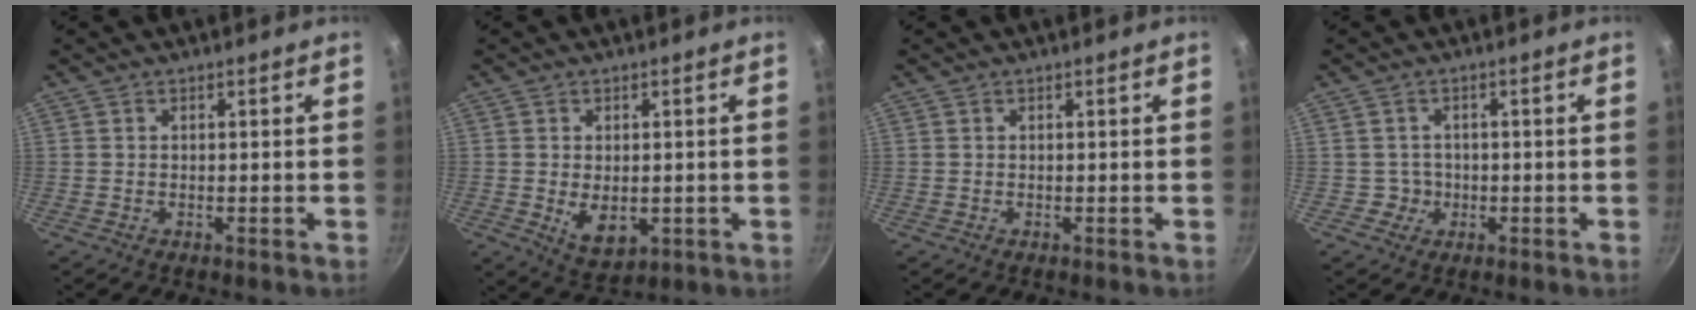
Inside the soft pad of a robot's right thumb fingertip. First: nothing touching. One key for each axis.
{"total": 6.3, "fx": -0.7, "fy": 4.1, "fz": 4.8, "tx": -0.069, "ty": -0.013, "tz": 0.004}
{"total": 0.0}
{"total": 2.5, "fx": -0.4, "fy": 2.4, "fz": 0.1, "tx": 0.019, "ty": 0.006, "tz": -0.005}